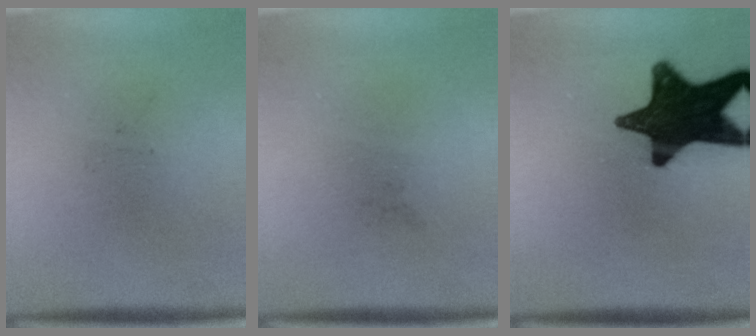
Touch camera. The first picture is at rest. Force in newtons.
{"total": 0.0}
{"total": 17.7}